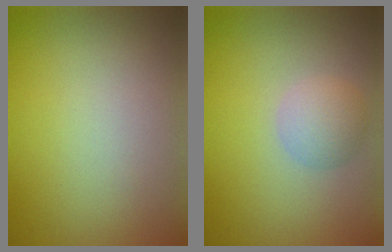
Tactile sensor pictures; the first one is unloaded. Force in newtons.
{"total": 2.3, "press": 2.3, "slide": 0.2}